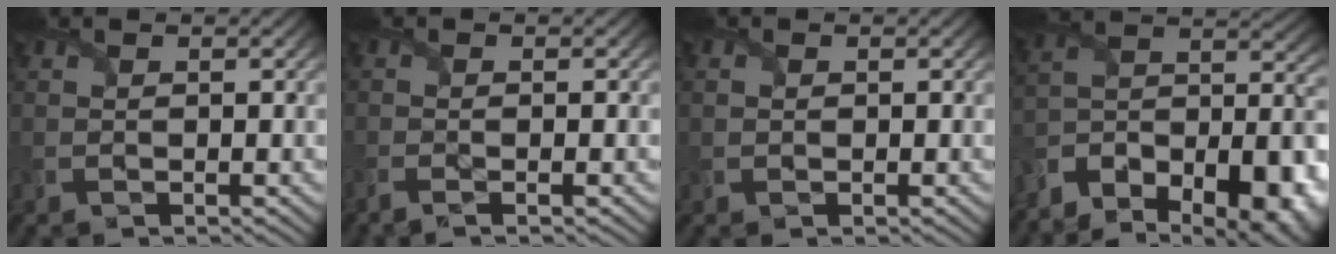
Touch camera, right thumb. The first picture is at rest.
{"total": 2.0, "force": [-1.4, -0.3, 1.5], "torque": [-0.035, -0.005, -0.029]}
{"total": 0.0}
{"total": 18.9, "force": [-13.3, 7.7, 10.9], "torque": [-0.201, -0.034, -0.197]}